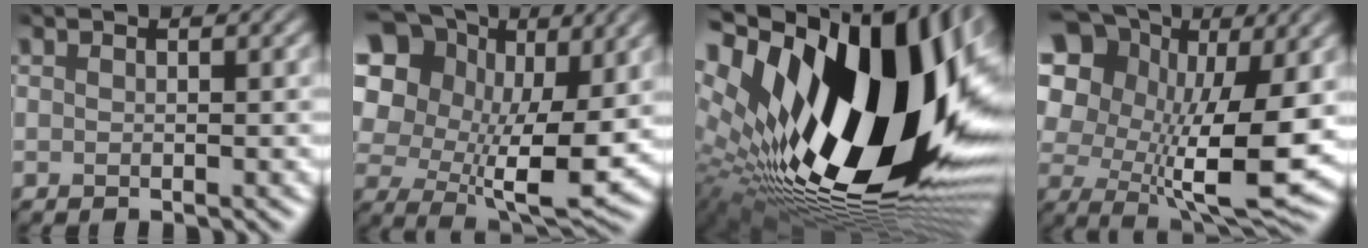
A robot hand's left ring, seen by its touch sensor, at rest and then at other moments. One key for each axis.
{"total": 16.0, "fx": 6.3, "fy": 10.3, "fz": 10.4, "tx": -0.205, "ty": 0.027, "tz": 0.117}
{"total": 22.4, "fx": 2.8, "fy": 11.6, "fz": 19.0, "tx": -0.351, "ty": -0.014, "tz": 0.041}
{"total": 15.4, "fx": 5.2, "fy": 8.7, "fz": 11.5, "tx": -0.204, "ty": 0.023, "tz": 0.089}